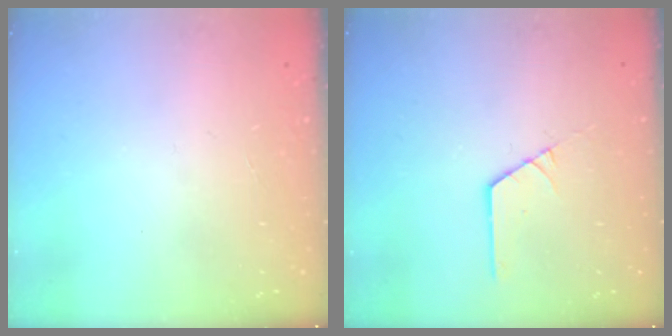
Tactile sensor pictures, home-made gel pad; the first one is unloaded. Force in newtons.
{"total": 1.3, "press": 1.3, "slide": 0.2}